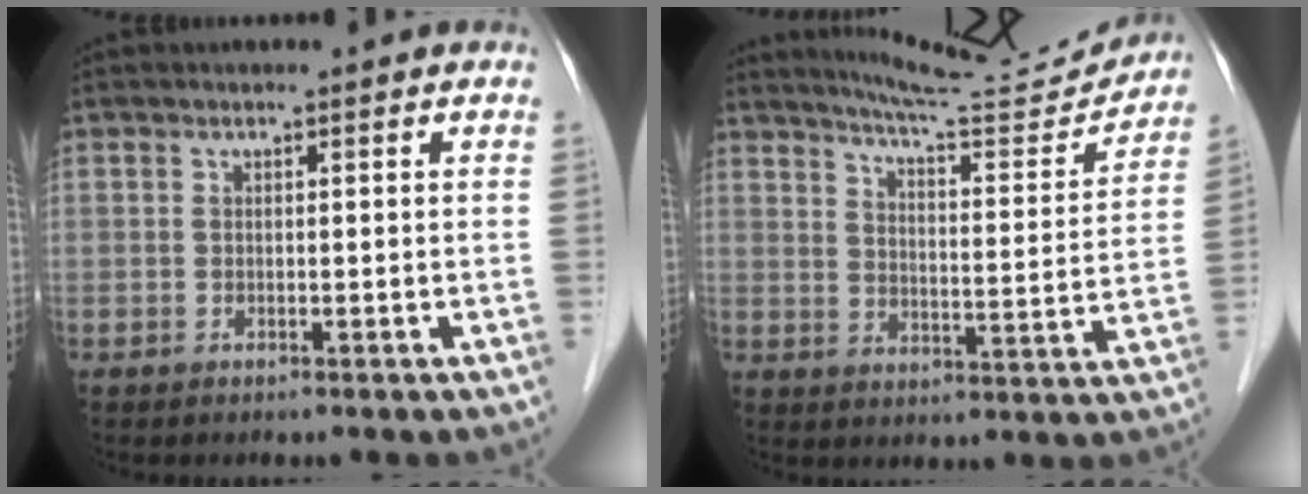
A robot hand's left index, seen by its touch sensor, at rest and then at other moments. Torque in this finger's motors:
{"motor_torque": [0.49, -0.81, 0.00, 0.00]}